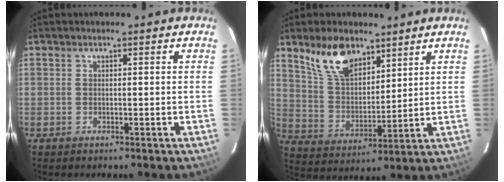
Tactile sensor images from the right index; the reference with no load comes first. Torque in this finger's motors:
{"motor_torque": [0.90, 0.64, 0.27, 0.12]}